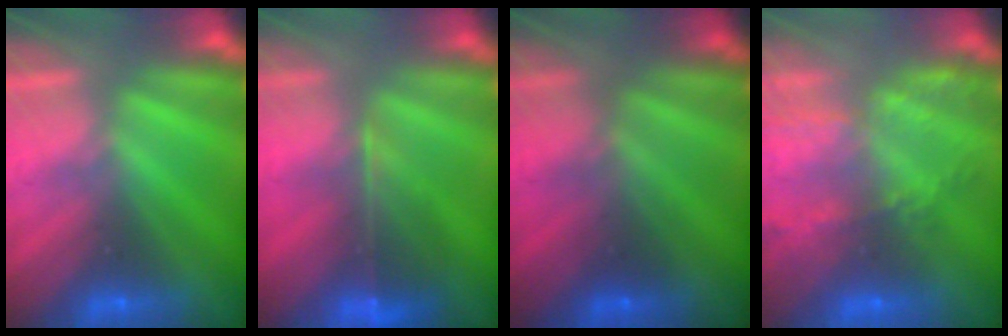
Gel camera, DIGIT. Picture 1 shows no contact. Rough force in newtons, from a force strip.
{"total": 5.8}
{"total": 2.0}
{"total": 7.6}